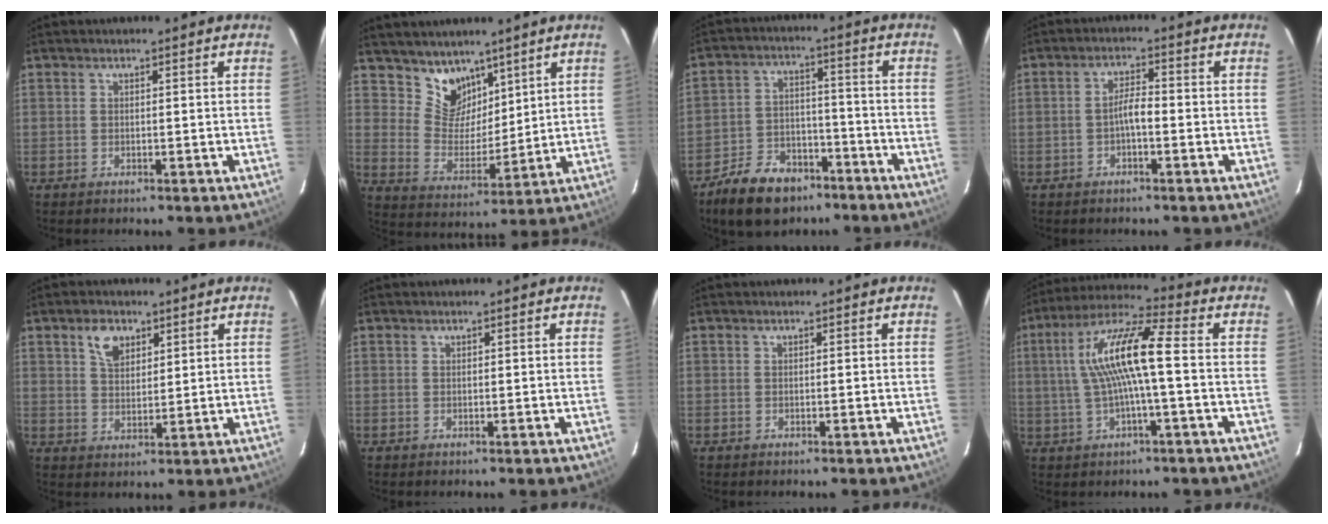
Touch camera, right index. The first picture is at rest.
{"total": 8.8, "force": [6.6, 5.5, 2.2], "torque": [-0.034, -0.003, 0.130]}
{"total": 12.6, "force": [-8.9, 7.4, 5.2], "torque": [-0.123, 0.013, -0.134]}
{"total": 2.9, "force": [-1.2, 0.7, 2.5], "torque": [-0.049, 0.009, -0.022]}
{"total": 5.3, "force": [3.0, 3.3, 2.9], "torque": [-0.043, 0.009, 0.056]}
{"total": 0.0}
{"total": 0.0}
{"total": 12.2, "force": [0.4, 1.4, 12.1], "torque": [-0.238, 0.021, 0.008]}